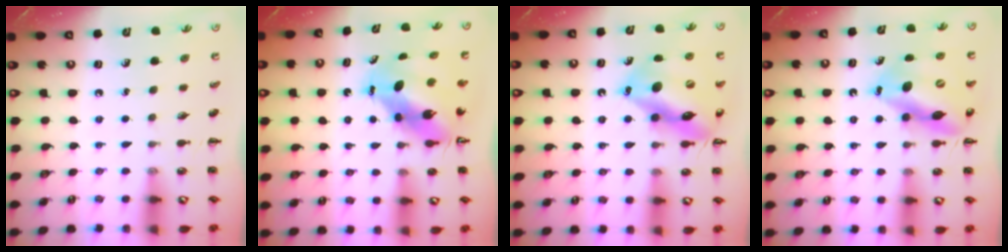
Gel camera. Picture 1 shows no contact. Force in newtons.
{"total": 8.8, "press": 8.5, "slide": 2.4}
{"total": 16.9, "press": 16.7, "slide": 3.0}
{"total": 14.1, "press": 13.4, "slide": 4.4}